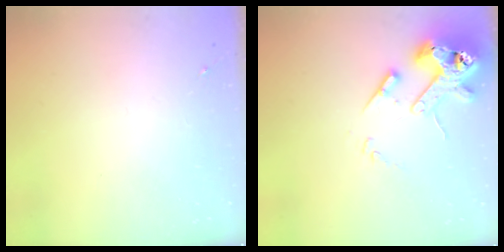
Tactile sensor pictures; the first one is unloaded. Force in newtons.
{"total": 14.6, "press": 14.5, "slide": 2.0}